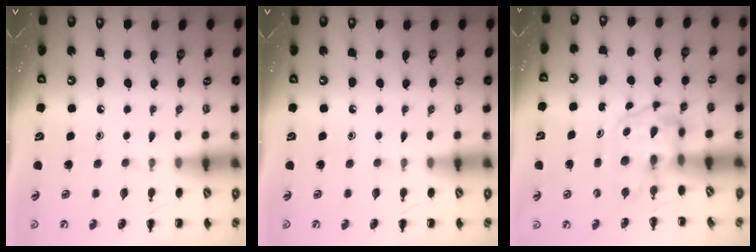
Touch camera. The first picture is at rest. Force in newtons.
{"total": 0.0}
{"total": 3.4, "press": 3.4, "slide": 0.5}